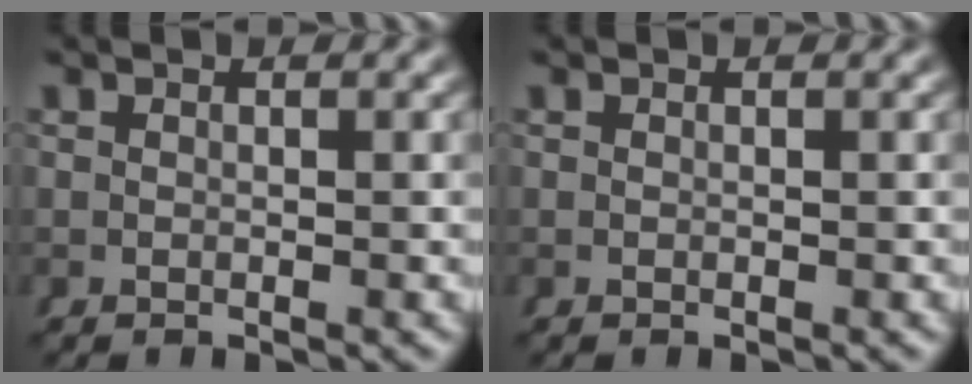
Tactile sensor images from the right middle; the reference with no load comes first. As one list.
[{"total": 0.0}]